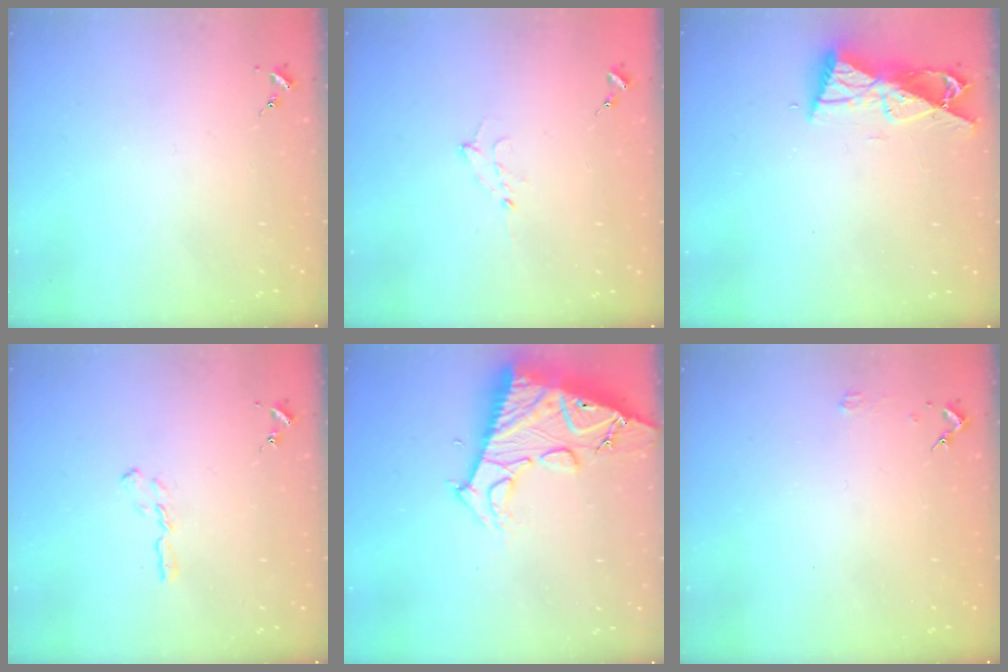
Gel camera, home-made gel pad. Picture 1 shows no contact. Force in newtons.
{"total": 5.7, "press": 5.6, "slide": 0.7}
{"total": 8.8, "press": 8.7, "slide": 1.0}
{"total": 4.2, "press": 4.2, "slide": 0.5}
{"total": 20.6, "press": 20.5, "slide": 2.0}
{"total": 2.0, "press": 2.0, "slide": 0.2}